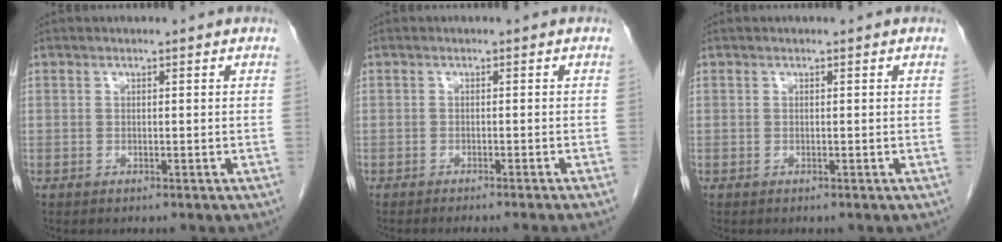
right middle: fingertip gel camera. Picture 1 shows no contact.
{"total": 5.5, "force": [-4.8, -1.2, 2.4], "torque": [-0.011, -0.007, -0.063]}
{"total": 0.0}